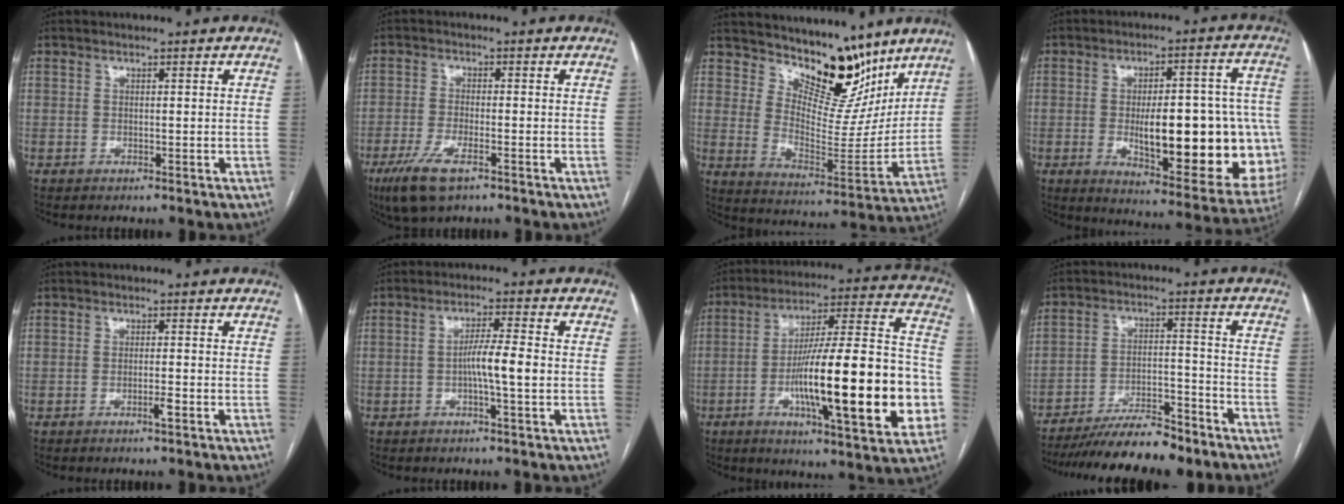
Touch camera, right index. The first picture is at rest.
{"total": 7.0, "force": [-4.1, 1.7, 5.4], "torque": [-0.113, -0.016, -0.072]}
{"total": 13.4, "force": [11.0, 5.3, 5.6], "torque": [-0.081, -0.020, 0.178]}
{"total": 23.5, "force": [-3.2, 7.2, 22.2], "torque": [-0.224, 0.019, -0.015]}
{"total": 1.7, "force": [-0.9, 0.1, 1.5], "torque": [-0.027, -0.001, -0.015]}
{"total": 5.5, "force": [-0.9, 0.0, 5.4], "torque": [-0.096, 0.005, -0.018]}
{"total": 26.2, "force": [-6.1, 3.7, 25.2], "torque": [-0.344, 0.008, -0.091]}
{"total": 12.6, "force": [-10.8, 2.5, 5.9], "torque": [-0.087, 0.006, -0.175]}